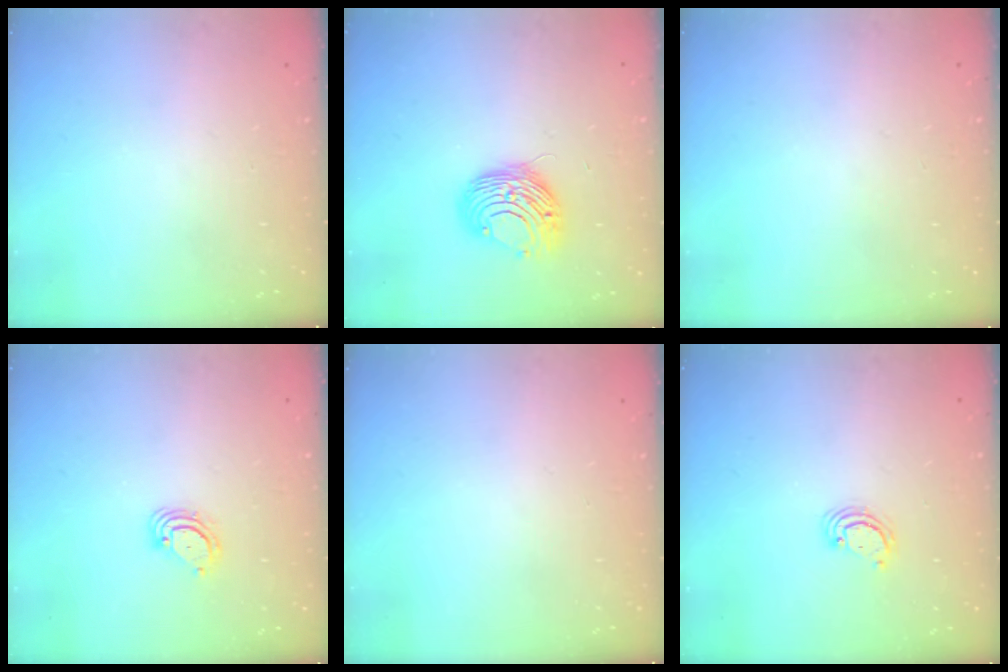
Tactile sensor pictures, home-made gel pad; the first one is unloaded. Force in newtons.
{"total": 9.5, "press": 9.5, "slide": 0.1}
{"total": 0.0}
{"total": 3.9, "press": 3.9, "slide": 0.4}
{"total": 0.0}
{"total": 2.5, "press": 2.5, "slide": 0.3}